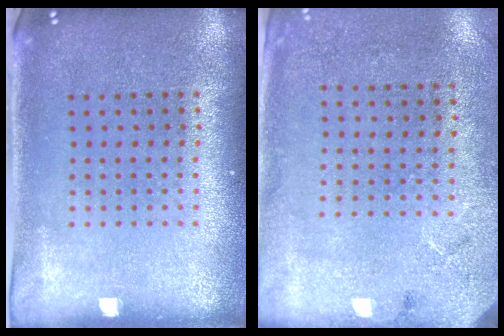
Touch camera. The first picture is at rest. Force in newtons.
{"total": 2.7, "press": 2.2, "slide": 1.7}